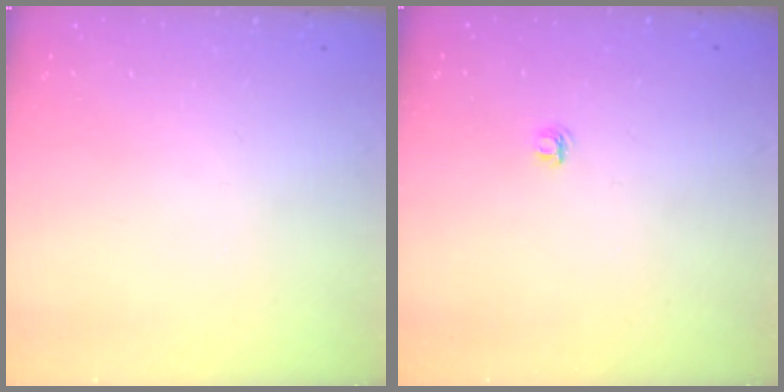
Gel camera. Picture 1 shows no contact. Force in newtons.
{"total": 4.1, "press": 4.1, "slide": 0.5}